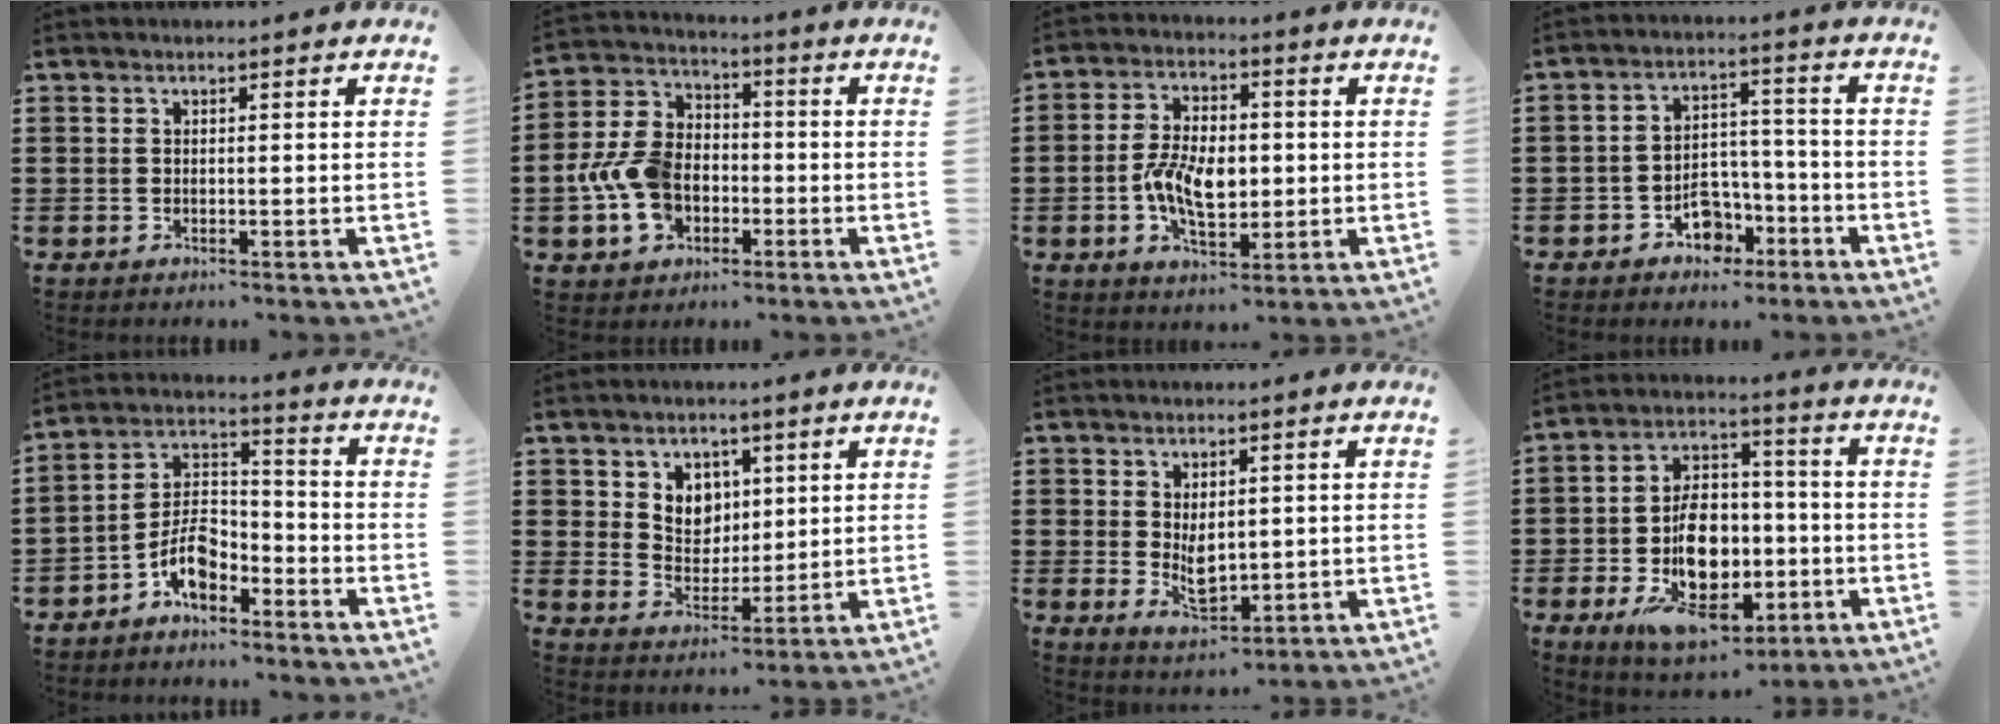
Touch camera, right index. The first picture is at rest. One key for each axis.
{"total": 9.7, "fx": -2.3, "fy": 7.4, "fz": 5.9, "tx": -0.158, "ty": 0.015, "tz": -0.047}
{"total": 8.2, "fx": -1.0, "fy": 4.6, "fz": 6.7, "tx": -0.124, "ty": -0.001, "tz": -0.025}
{"total": 6.2, "fx": -3.5, "fy": 4.3, "fz": 2.8, "tx": -0.039, "ty": 0.019, "tz": -0.063}
{"total": 7.1, "fx": -4.4, "fy": 3.7, "fz": 4.0, "tx": -0.090, "ty": 0.012, "tz": -0.089}
{"total": 5.2, "fx": 2.7, "fy": 4.4, "fz": 0.9, "tx": -0.036, "ty": 0.004, "tz": 0.046}
{"total": 3.3, "fx": 0.3, "fy": 1.7, "fz": 2.8, "tx": -0.048, "ty": -0.001, "tz": 0.005}
{"total": 12.4, "fx": -3.2, "fy": 7.7, "fz": 9.2, "tx": -0.157, "ty": 0.007, "tz": -0.049}